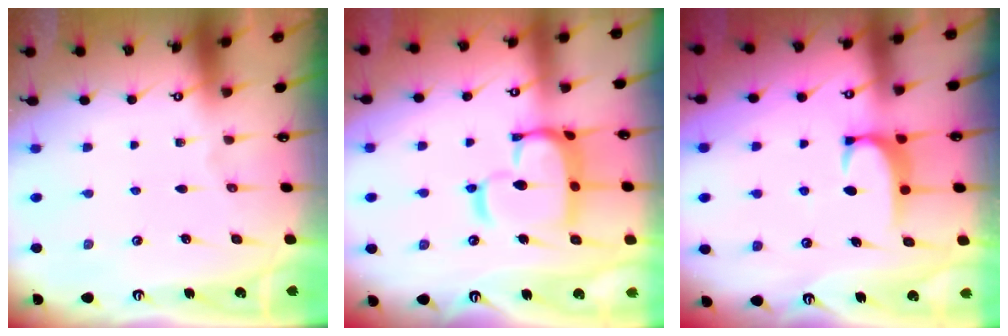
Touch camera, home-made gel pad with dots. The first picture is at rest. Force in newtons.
{"total": 12.2, "press": 12.1, "slide": 1.2}
{"total": 1.9, "press": 1.8, "slide": 0.5}